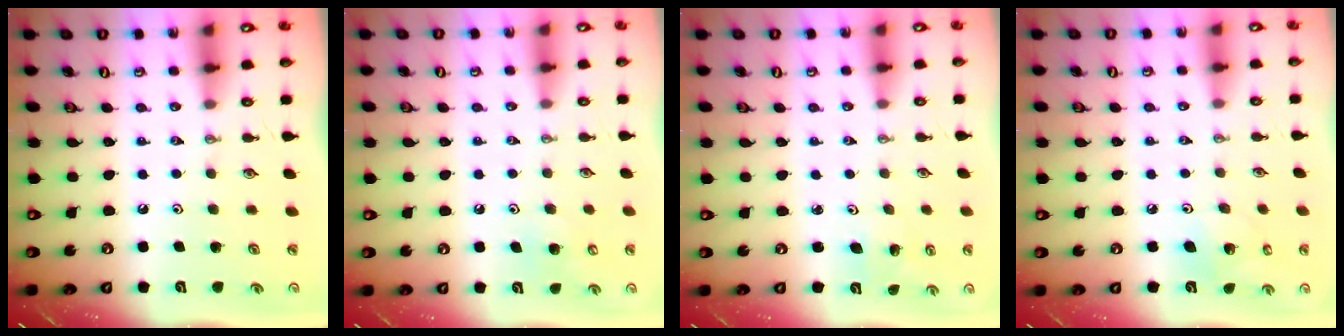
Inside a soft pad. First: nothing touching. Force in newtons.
{"total": 6.3, "press": 6.3, "slide": 0.0}
{"total": 2.0, "press": 2.0, "slide": 0.1}
{"total": 6.9, "press": 6.7, "slide": 1.8}